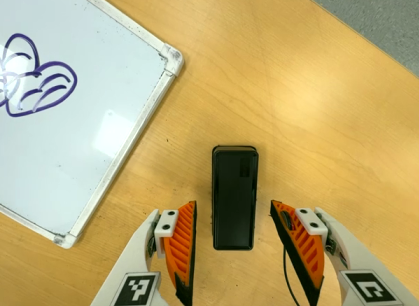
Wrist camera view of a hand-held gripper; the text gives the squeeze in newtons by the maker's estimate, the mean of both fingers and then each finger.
{"total": 0.0}